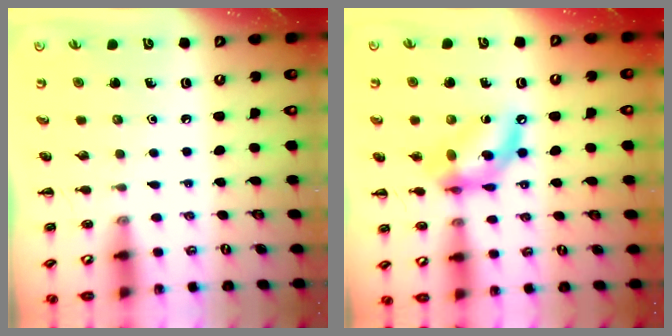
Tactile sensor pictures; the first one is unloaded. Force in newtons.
{"total": 12.9, "press": 12.5, "slide": 3.3}